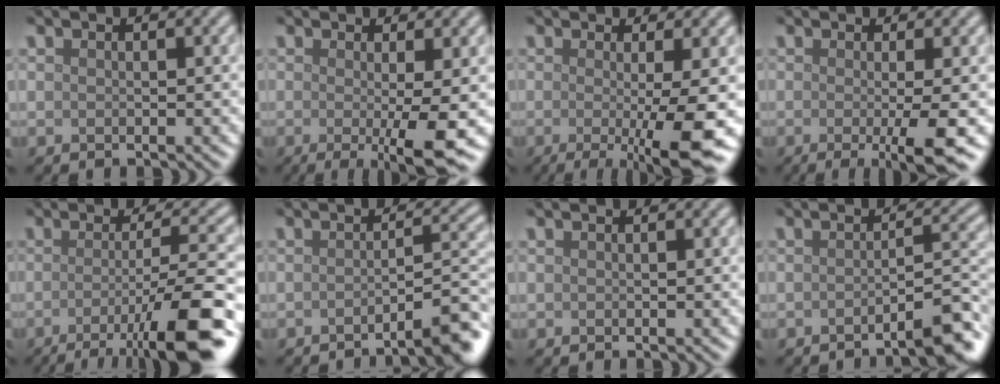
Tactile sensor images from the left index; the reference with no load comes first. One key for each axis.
{"total": 6.3, "fx": -1.1, "fy": 1.1, "fz": 6.1, "tx": -0.092, "ty": -0.014, "tz": -0.016}
{"total": 8.8, "fx": -1.6, "fy": 1.8, "fz": 8.4, "tx": -0.115, "ty": -0.019, "tz": -0.022}
{"total": 5.6, "fx": -1.1, "fy": 1.0, "fz": 5.4, "tx": -0.081, "ty": -0.012, "tz": -0.019}
{"total": 10.8, "fx": -4.4, "fy": 2.3, "fz": 9.6, "tx": -0.126, "ty": -0.001, "tz": -0.074}
{"total": 4.5, "fx": -2.9, "fy": 0.7, "fz": 3.4, "tx": -0.032, "ty": 0.016, "tz": -0.050}
{"total": 0.0}
{"total": 4.2, "fx": -2.7, "fy": 0.6, "fz": 3.2, "tx": -0.036, "ty": 0.015, "tz": -0.047}